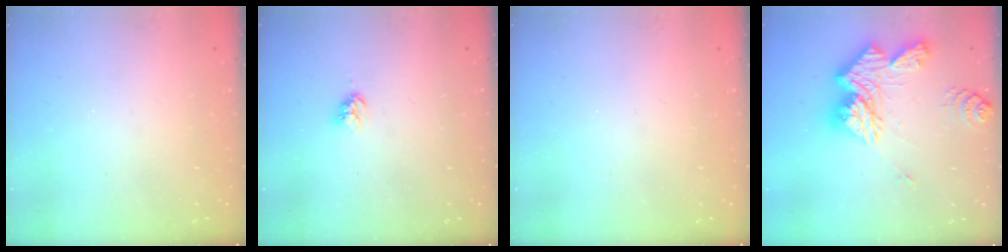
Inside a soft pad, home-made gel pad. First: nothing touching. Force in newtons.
{"total": 3.9, "press": 3.9, "slide": 0.4}
{"total": 0.0}
{"total": 19.3, "press": 19.1, "slide": 2.0}